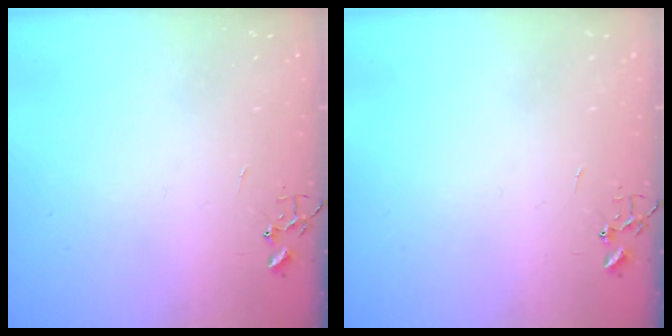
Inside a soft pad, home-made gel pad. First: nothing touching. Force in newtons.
{"total": 0.0}